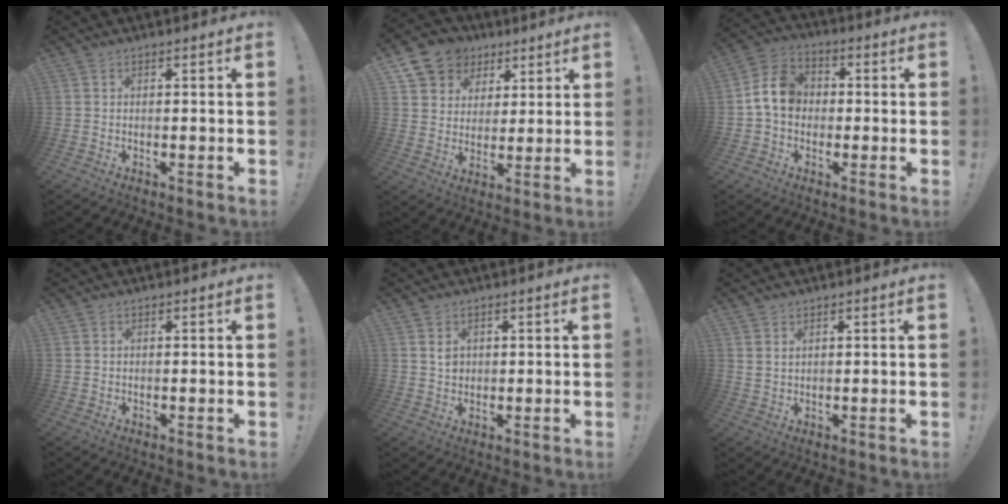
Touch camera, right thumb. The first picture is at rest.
{"total": 11.2, "force": [6.2, 8.9, 2.9], "torque": [-0.042, -0.039, 0.124]}
{"total": 10.5, "force": [0.4, 8.5, 6.2], "torque": [-0.101, 0.018, 0.015]}
{"total": 0.0}
{"total": 2.4, "force": [0.9, 1.9, 1.1], "torque": [-0.004, -0.005, 0.013]}
{"total": 1.8, "force": [1.3, 0.9, 0.8], "torque": [-0.012, -0.006, 0.024]}